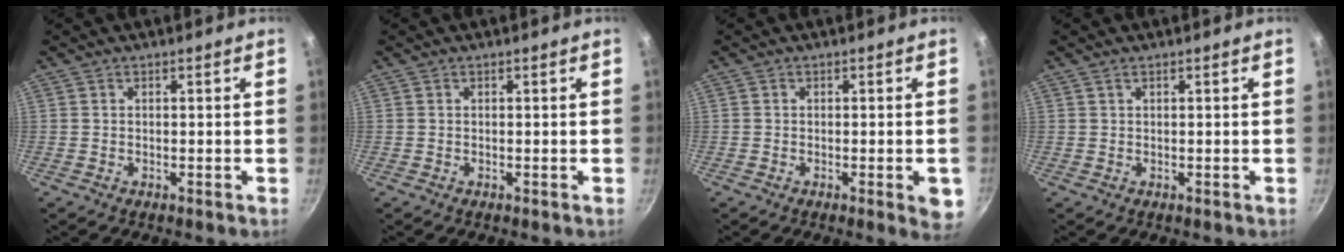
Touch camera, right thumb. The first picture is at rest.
{"total": 0.0}
{"total": 4.2, "force": [-1.3, 1.1, 3.9], "torque": [-0.037, -0.001, -0.017]}
{"total": 0.6, "force": [0.5, 0.0, 0.4], "torque": [-0.007, -0.002, 0.011]}